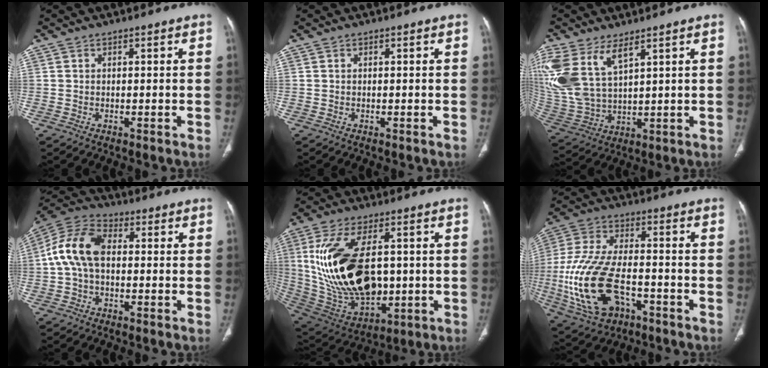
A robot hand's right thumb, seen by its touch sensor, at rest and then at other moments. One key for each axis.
{"total": 0.0}
{"total": 15.2, "fx": 7.7, "fy": 7.1, "fz": 11.0, "tx": -0.252, "ty": -0.026, "tz": 0.173}
{"total": 11.6, "fx": 0.5, "fy": 7.3, "fz": 8.9, "tx": -0.180, "ty": 0.032, "tz": -0.001}
{"total": 24.1, "fx": 1.8, "fy": 13.4, "fz": 20.0, "tx": -0.377, "ty": -0.018, "tz": 0.054}
{"total": 19.6, "fx": -5.9, "fy": 10.8, "fz": 15.2, "tx": -0.331, "ty": 0.017, "tz": -0.098}